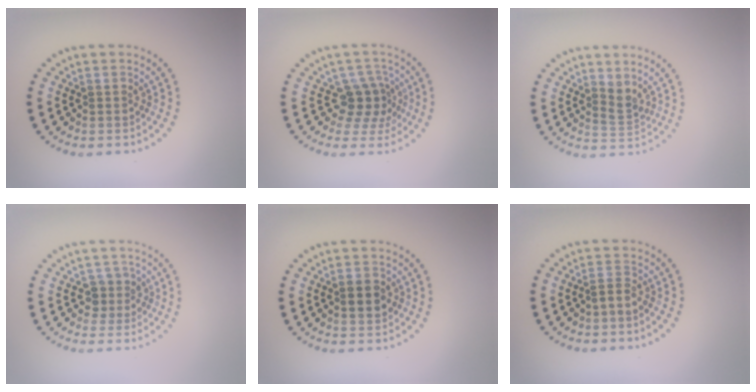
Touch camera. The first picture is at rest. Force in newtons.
{"total": 3.2, "press": 2.4, "slide": 2.1}
{"total": 1.7, "press": 1.4, "slide": 0.9}
{"total": 1.9, "press": 1.6, "slide": 1.1}
{"total": 2.4, "press": 2.4, "slide": 0.2}
{"total": 1.1, "press": 0.8, "slide": 0.8}